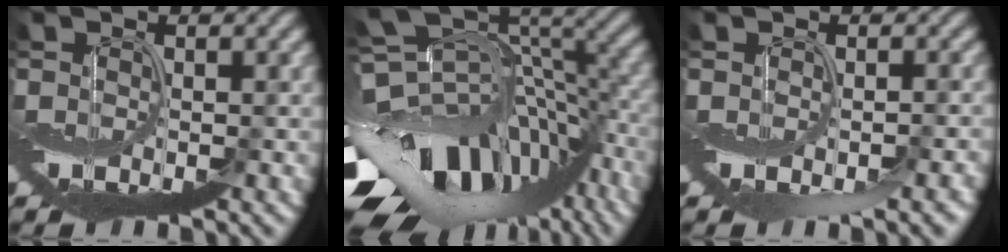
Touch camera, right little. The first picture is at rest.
{"total": 14.4, "force": [-6.3, 9.6, 8.7], "torque": [-0.176, -0.001, -0.085]}
{"total": 2.5, "force": [-1.3, 0.6, 2.0], "torque": [-0.026, -0.007, -0.011]}